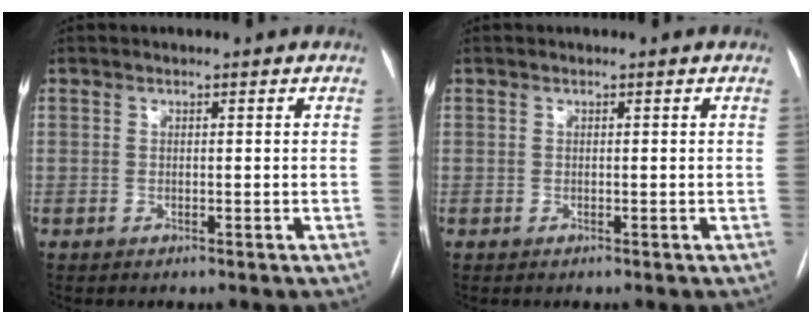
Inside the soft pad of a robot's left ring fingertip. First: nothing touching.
{"total": 0.0}